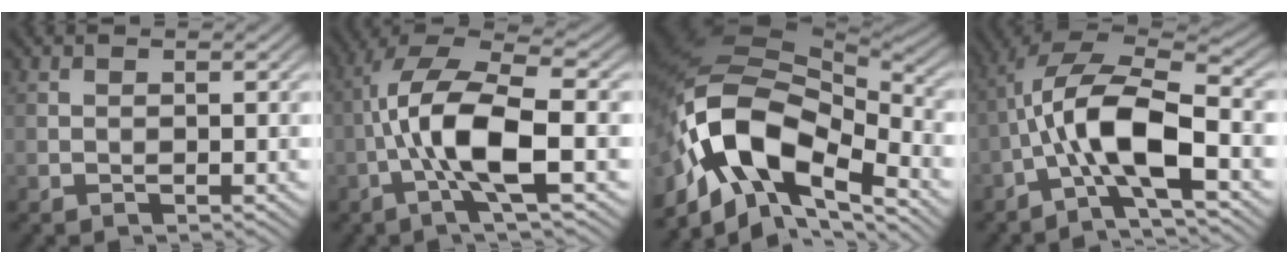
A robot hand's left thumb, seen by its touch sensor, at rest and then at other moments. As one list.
[{"total": 11.1, "force": [-2.3, 3.2, 10.3], "torque": [-0.208, 0.014, -0.053]}, {"total": 16.1, "force": [-6.5, 7.8, 12.5], "torque": [-0.244, -0.004, -0.133]}, {"total": 11.0, "force": [-3.3, 3.7, 9.8], "torque": [-0.196, 0.010, -0.071]}]